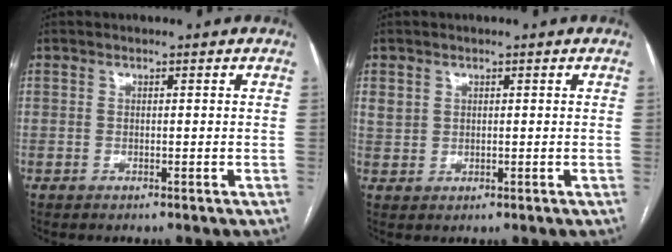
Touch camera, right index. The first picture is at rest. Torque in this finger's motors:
{"motor_torque": [0.06, 0.08, 0.02, 0.00]}